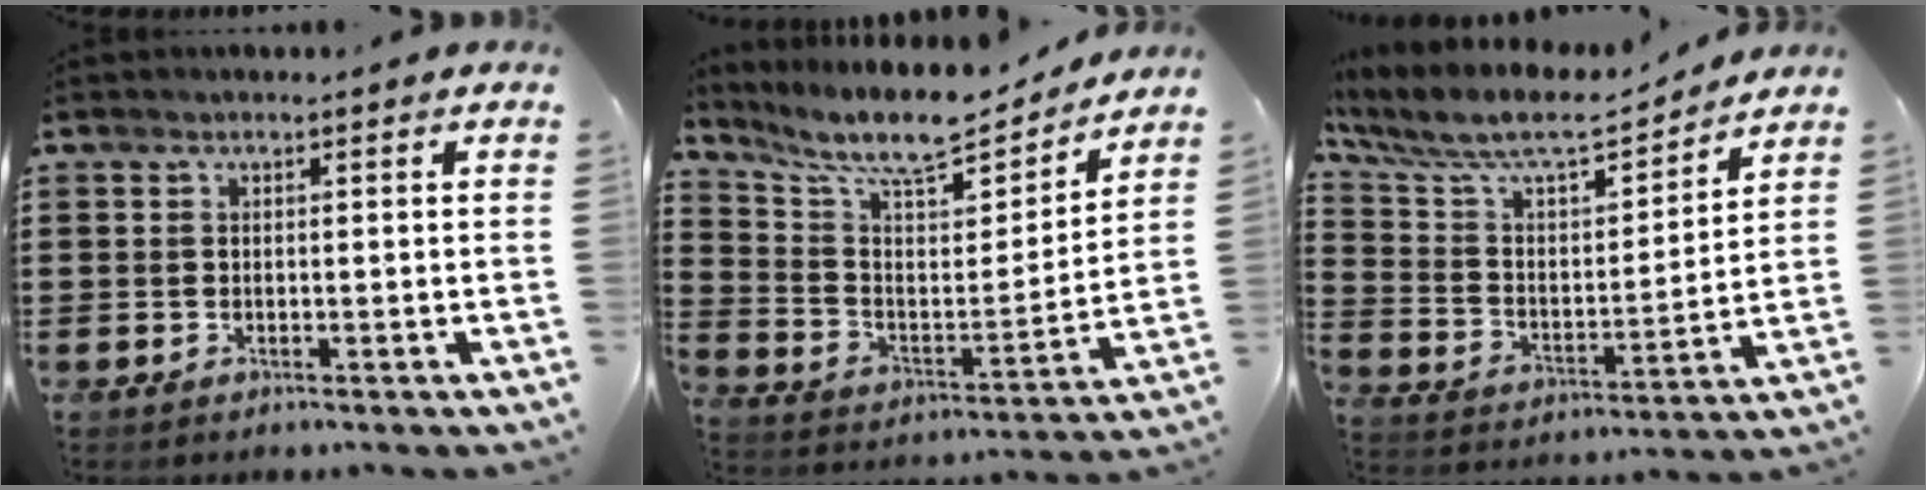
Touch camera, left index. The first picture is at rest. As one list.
[{"total": 10.3, "force": [9.1, 2.0, 4.5], "torque": [-0.119, -0.056, 0.156]}, {"total": 8.9, "force": [7.7, 2.0, 3.9], "torque": [-0.111, -0.050, 0.129]}]